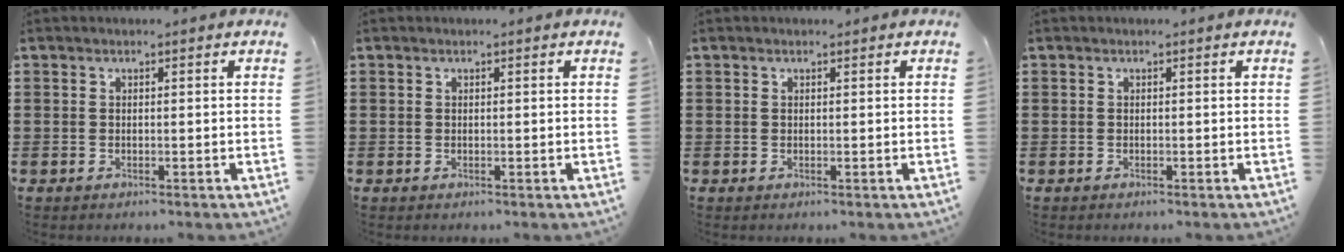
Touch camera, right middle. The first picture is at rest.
{"total": 0.0}
{"total": 0.0}
{"total": 0.0}